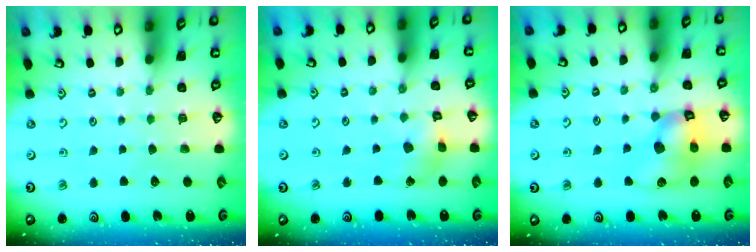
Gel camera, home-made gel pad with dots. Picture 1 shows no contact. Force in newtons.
{"total": 5.2, "press": 5.2, "slide": 0.4}
{"total": 12.4, "press": 12.3, "slide": 1.6}